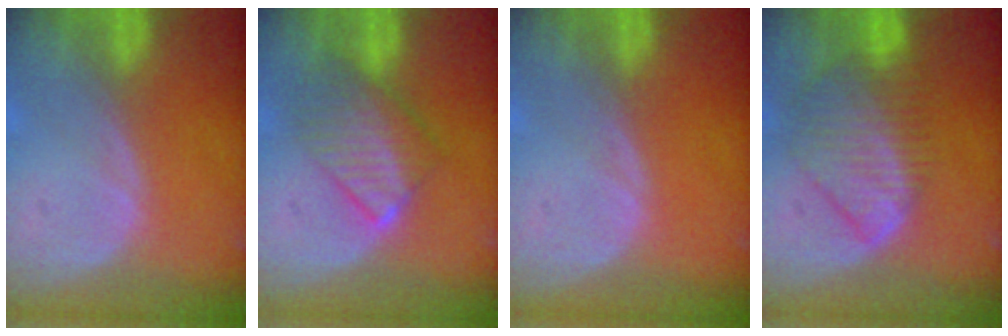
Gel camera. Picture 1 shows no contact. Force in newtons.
{"total": 6.5, "press": 6.5, "slide": 1.0}
{"total": 0.0}
{"total": 8.4, "press": 7.6, "slide": 3.6}